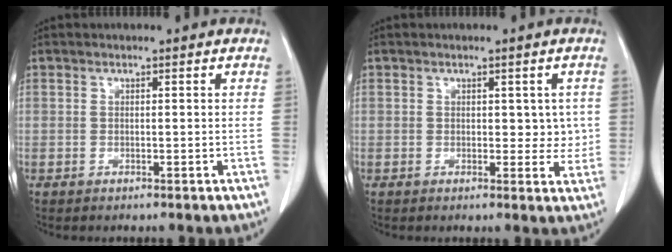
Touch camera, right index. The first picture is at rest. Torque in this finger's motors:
{"motor_torque": [0.16, 0.10, 0.00, -0.01]}